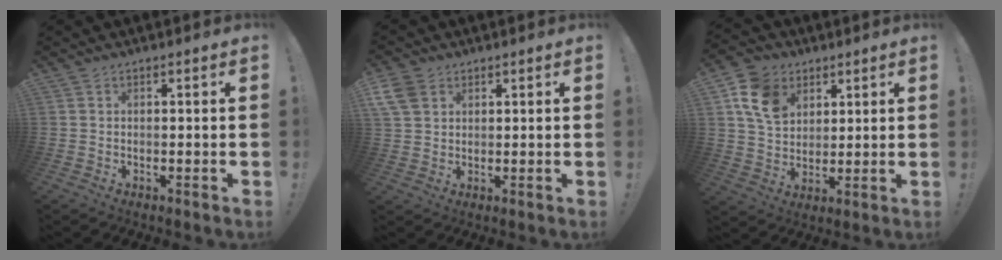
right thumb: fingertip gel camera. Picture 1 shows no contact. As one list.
[{"total": 6.5, "force": [3.2, 4.6, 3.2], "torque": [-0.061, -0.008, 0.064]}, {"total": 12.9, "force": [6.1, 9.6, 6.2], "torque": [-0.096, -0.019, 0.122]}]